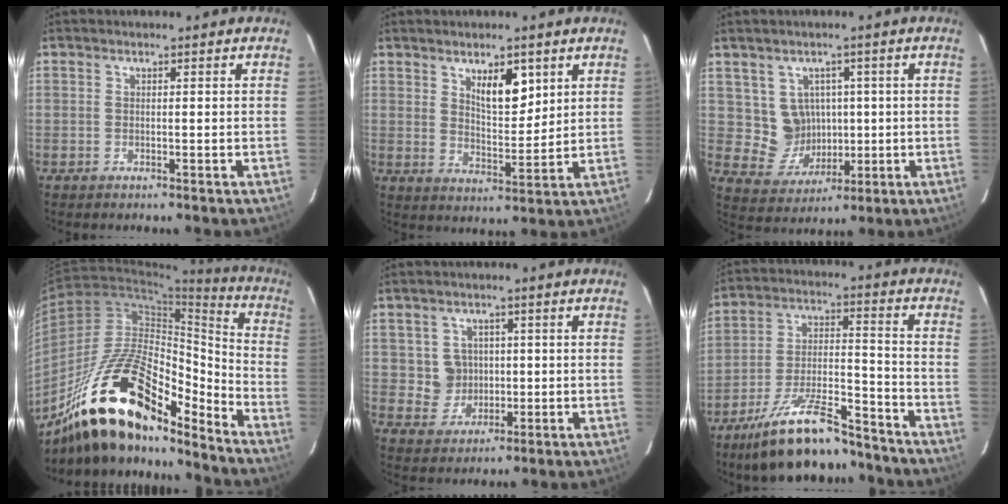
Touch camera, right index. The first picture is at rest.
{"total": 6.5, "force": [3.4, 2.3, 5.0], "torque": [-0.084, -0.005, 0.062]}
{"total": 6.7, "force": [1.4, 6.3, 1.9], "torque": [-0.033, 0.016, 0.043]}
{"total": 20.9, "force": [-15.0, 6.4, 13.1], "torque": [-0.232, 0.021, -0.261]}
{"total": 4.7, "force": [0.6, 4.6, 0.8], "torque": [-0.007, 0.012, 0.017]}
{"total": 14.7, "force": [-11.8, 3.0, 8.3], "torque": [-0.154, -0.001, -0.209]}